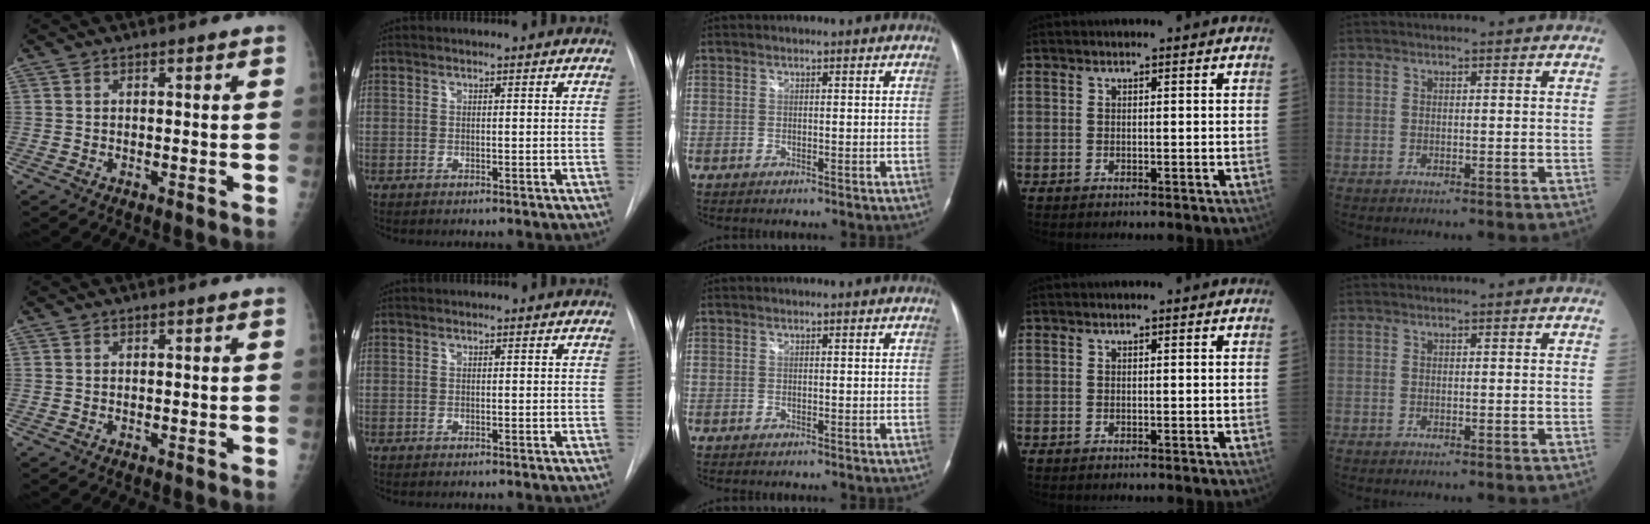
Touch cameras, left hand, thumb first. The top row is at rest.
{}